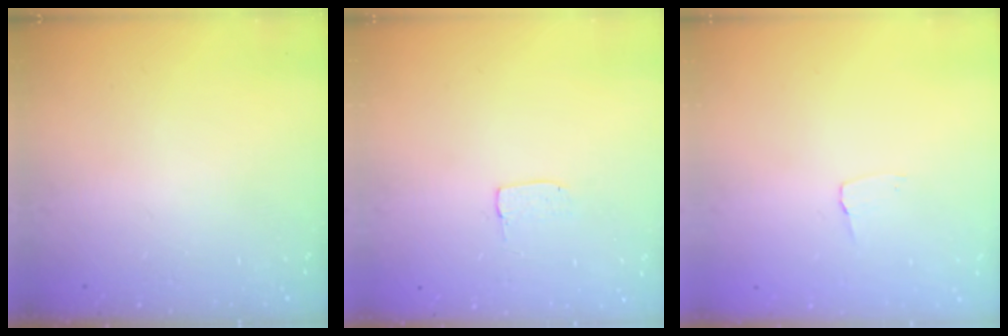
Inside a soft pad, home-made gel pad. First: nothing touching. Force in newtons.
{"total": 2.9, "press": 2.9, "slide": 0.2}
{"total": 2.6, "press": 2.6, "slide": 0.2}